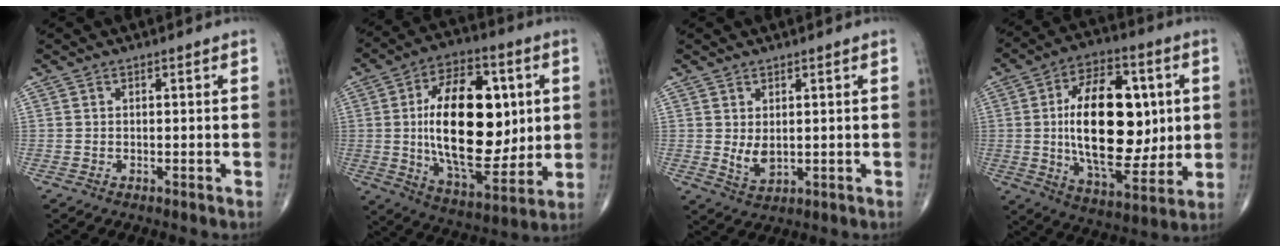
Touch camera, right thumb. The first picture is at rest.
{"total": 25.6, "force": [2.4, 13.4, 21.6], "torque": [-0.318, -0.017, 0.042]}
{"total": 3.6, "force": [0.5, 2.0, 2.9], "torque": [-0.048, -0.012, 0.019]}
{"total": 24.1, "force": [1.8, 12.7, 20.4], "torque": [-0.295, -0.013, 0.033]}